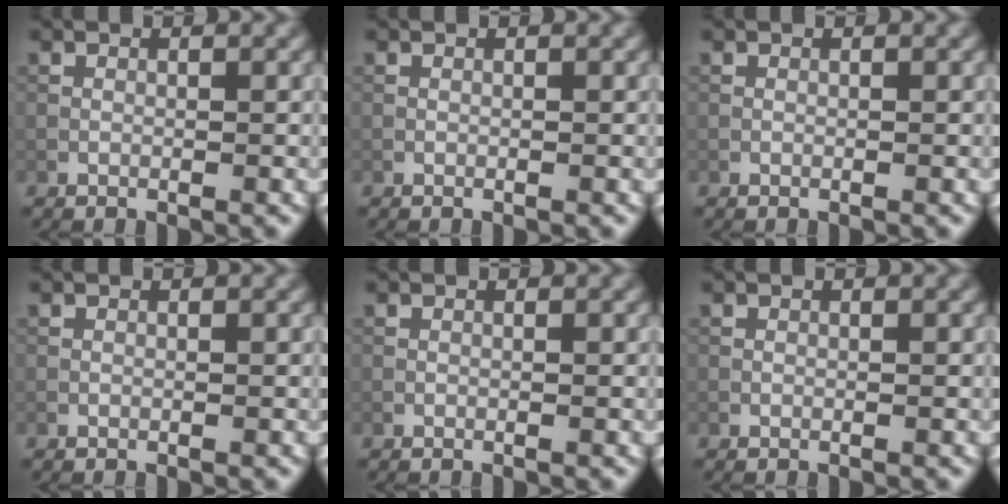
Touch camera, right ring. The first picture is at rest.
{"total": 0.0}
{"total": 0.0}
{"total": 0.0}
{"total": 0.0}
{"total": 0.0}